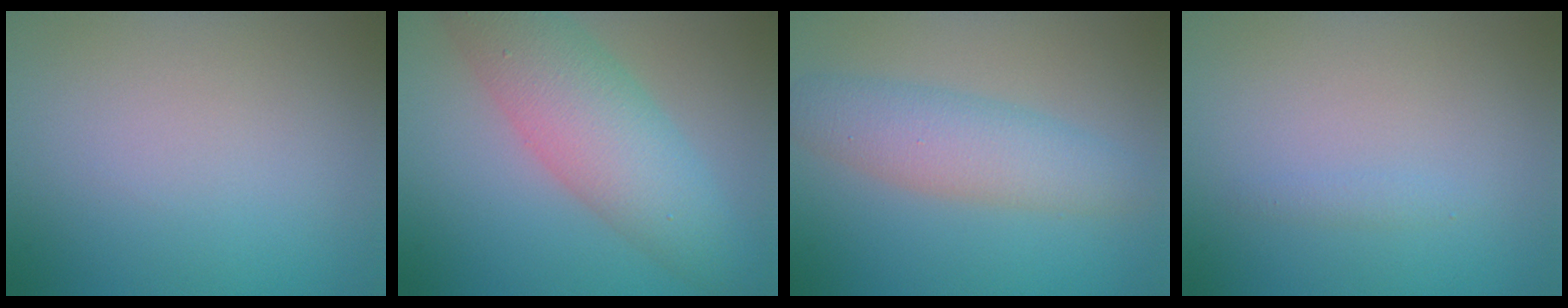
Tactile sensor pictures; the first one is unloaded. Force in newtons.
{"total": 7.5, "press": 7.5, "slide": 0.2}
{"total": 4.6, "press": 4.6, "slide": 0.1}
{"total": 0.7, "press": 0.7, "slide": 0.0}